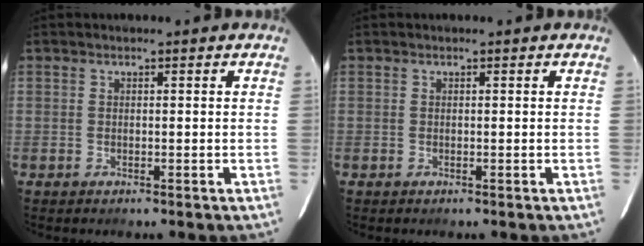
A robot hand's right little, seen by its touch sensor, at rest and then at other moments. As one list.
[{"total": 0.0}]